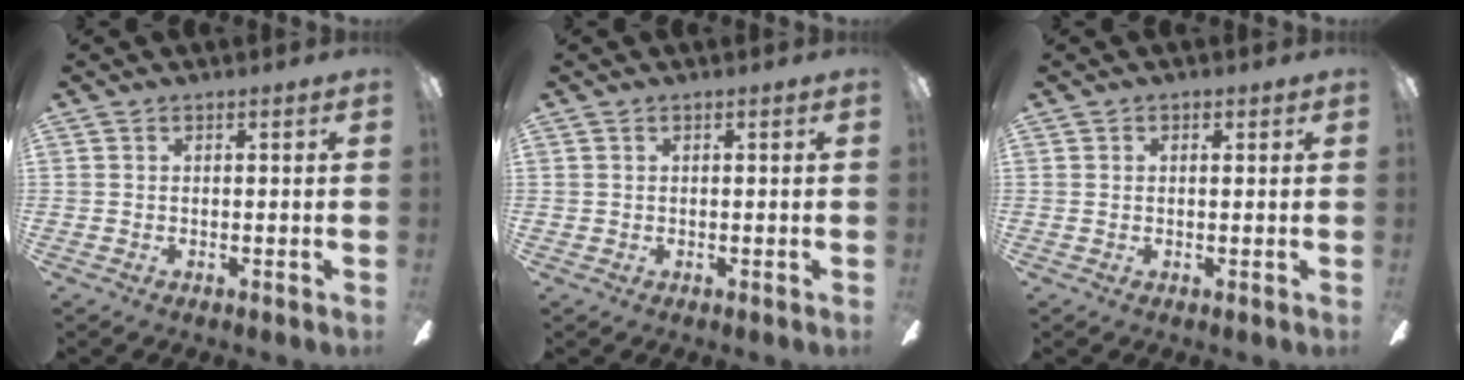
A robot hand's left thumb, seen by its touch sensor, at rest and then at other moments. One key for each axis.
{"total": 0.6, "fx": 0.2, "fy": 0.6, "fz": 0.1, "tx": -0.003, "ty": 0.004, "tz": 0.003}
{"total": 1.1, "fx": 0.5, "fy": 0.7, "fz": 0.7, "tx": 0.001, "ty": -0.002, "tz": 0.004}